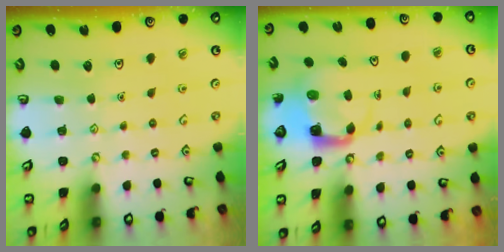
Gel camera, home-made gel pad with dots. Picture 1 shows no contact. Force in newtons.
{"total": 4.0, "press": 4.0, "slide": 0.4}